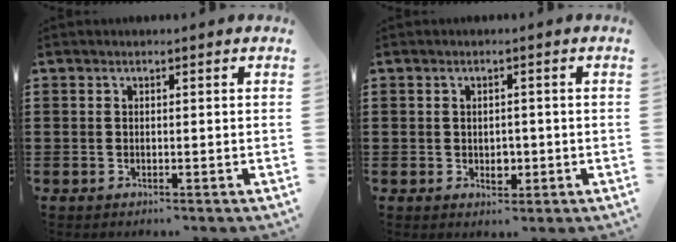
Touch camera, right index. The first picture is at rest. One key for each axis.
{"total": 2.4, "fx": -0.3, "fy": 1.5, "fz": 1.8, "tx": -0.034, "ty": 0.004, "tz": -0.007}